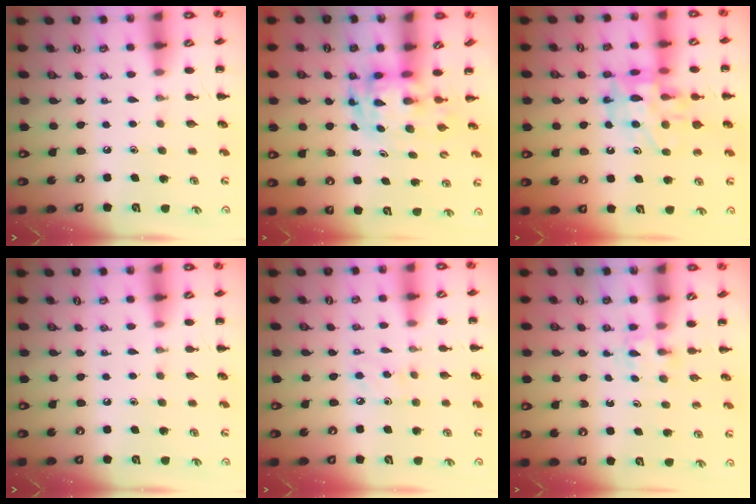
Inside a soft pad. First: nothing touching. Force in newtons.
{"total": 3.5, "press": 3.4, "slide": 0.7}
{"total": 15.4, "press": 15.1, "slide": 3.2}
{"total": 0.0}
{"total": 4.4, "press": 4.2, "slide": 1.1}
{"total": 2.4, "press": 2.3, "slide": 0.9}